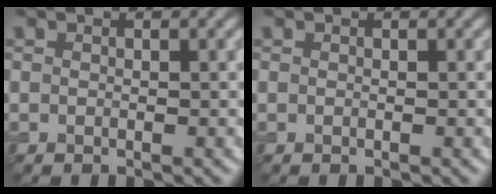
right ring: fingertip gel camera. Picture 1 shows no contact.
{"total": 0.0}